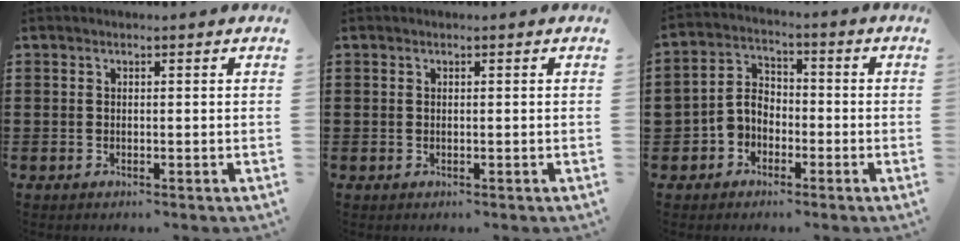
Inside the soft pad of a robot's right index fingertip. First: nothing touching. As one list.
[{"total": 0.0}, {"total": 3.8, "force": [-2.2, 3.1, 0.3], "torque": [-0.028, 0.006, -0.054]}]